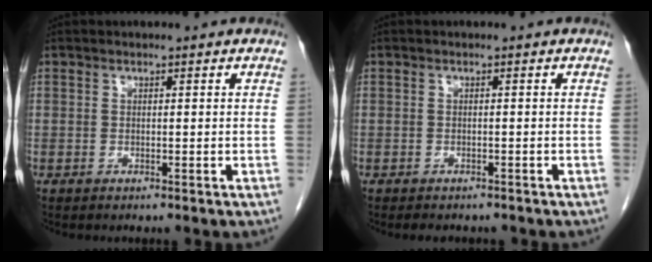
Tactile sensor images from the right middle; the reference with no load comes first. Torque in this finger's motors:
{"motor_torque": [0.35, -0.16, -0.01, 0.01]}